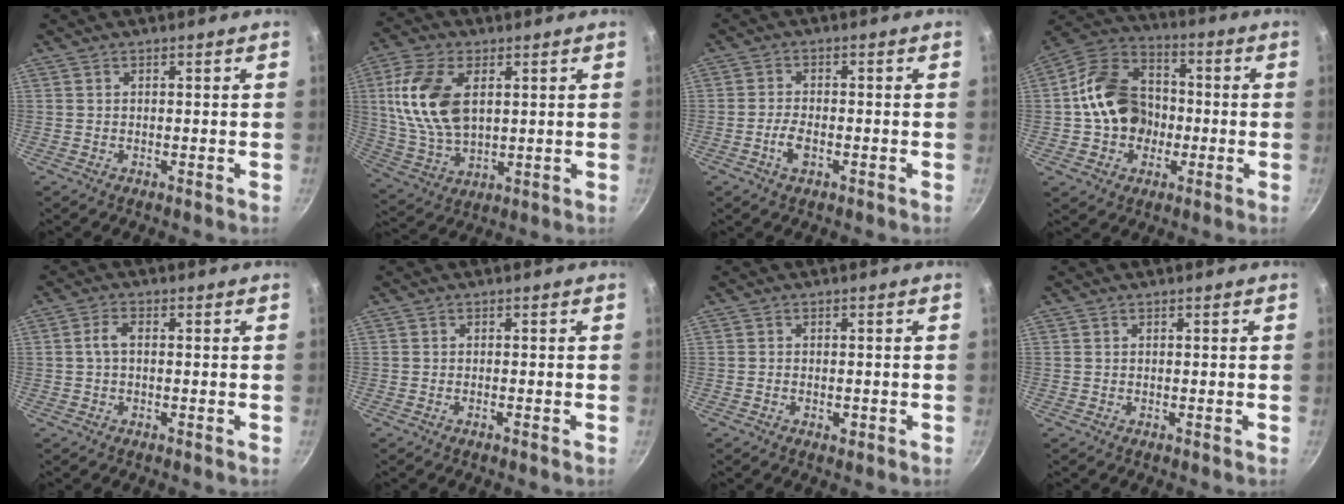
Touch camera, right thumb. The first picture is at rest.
{"total": 15.1, "force": [3.5, 8.7, 11.8], "torque": [-0.225, -0.009, 0.075]}
{"total": 3.5, "force": [-1.5, 1.6, 2.7], "torque": [-0.054, 0.010, -0.031]}
{"total": 15.6, "force": [-1.0, 12.7, 9.0], "torque": [-0.129, 0.039, -0.027]}
{"total": 2.4, "force": [0.0, 1.2, 2.0], "torque": [-0.046, 0.010, -0.003]}
{"total": 0.6, "force": [-0.5, -0.1, 0.3], "torque": [-0.010, 0.003, -0.012]}
{"total": 1.3, "force": [-0.6, 0.7, 0.9], "torque": [-0.013, 0.001, -0.010]}
{"total": 0.0}